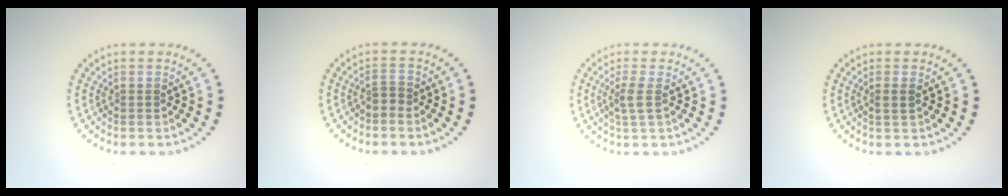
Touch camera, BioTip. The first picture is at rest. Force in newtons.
{"total": 1.3, "press": 1.0, "slide": 0.9}
{"total": 1.7, "press": 1.4, "slide": 1.1}
{"total": 1.1, "press": 0.9, "slide": 0.6}